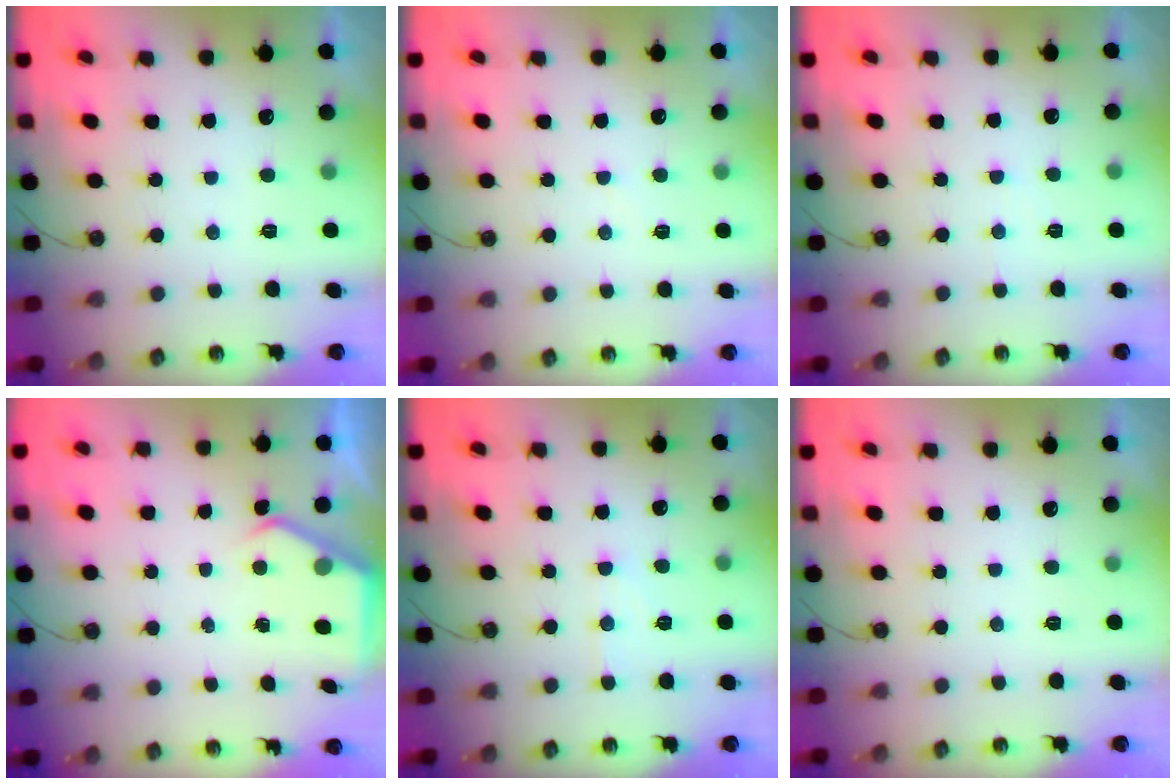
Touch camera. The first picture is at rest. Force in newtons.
{"total": 2.8, "press": 2.8, "slide": 0.3}
{"total": 3.2, "press": 3.1, "slide": 0.5}
{"total": 3.3, "press": 3.3, "slide": 0.5}
{"total": 5.0, "press": 5.0, "slide": 0.5}
{"total": 0.0}